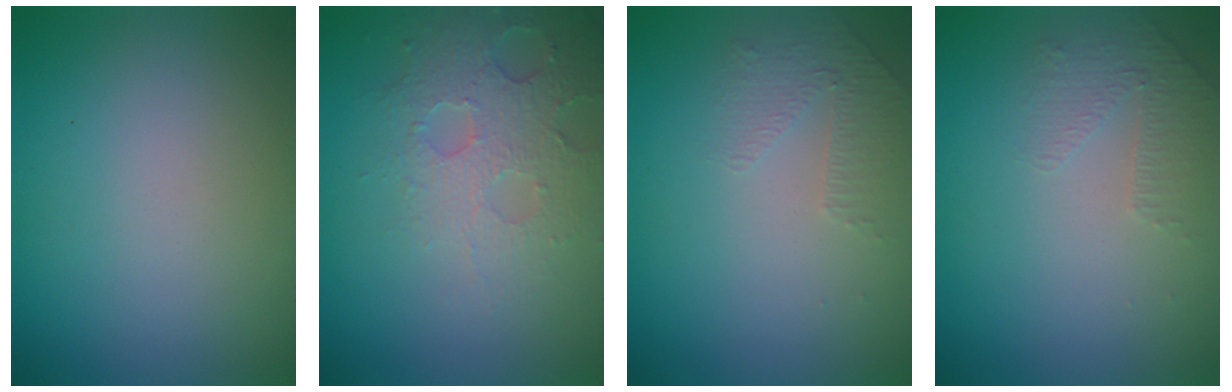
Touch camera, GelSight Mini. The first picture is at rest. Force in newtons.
{"total": 3.7, "press": 3.4, "slide": 1.5}
{"total": 1.4, "press": 0.8, "slide": 1.1}
{"total": 1.4, "press": 0.8, "slide": 1.1}